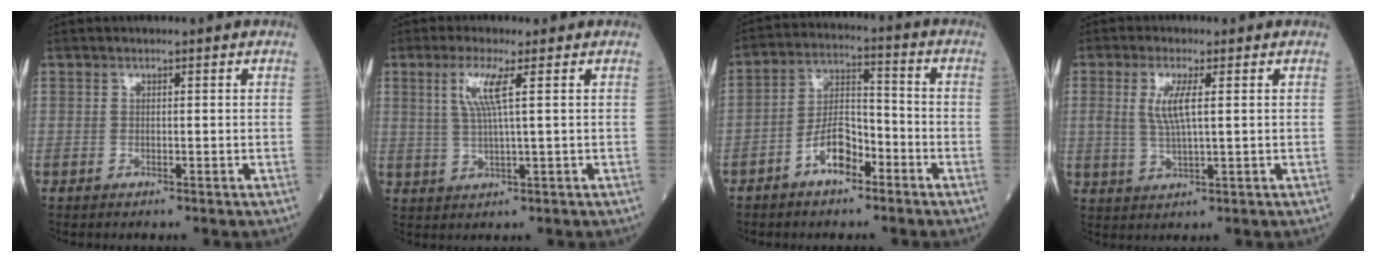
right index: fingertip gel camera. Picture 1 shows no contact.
{"total": 5.1, "force": [1.8, -0.3, 4.8], "torque": [-0.101, 0.001, 0.037]}
{"total": 7.5, "force": [-4.2, 3.2, 5.3], "torque": [-0.102, 0.019, -0.080]}
{"total": 4.9, "force": [1.1, 0.7, 4.8], "torque": [-0.106, -0.002, 0.023]}